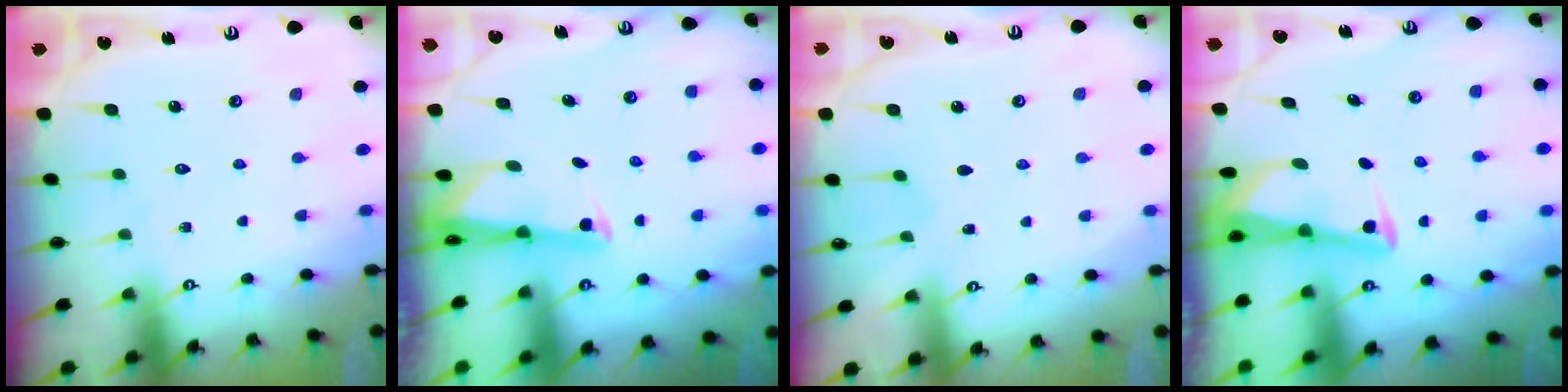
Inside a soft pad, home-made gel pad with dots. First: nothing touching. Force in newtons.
{"total": 1.8, "press": 1.8, "slide": 0.4}
{"total": 2.0, "press": 2.0, "slide": 0.4}
{"total": 3.0, "press": 3.0, "slide": 0.4}